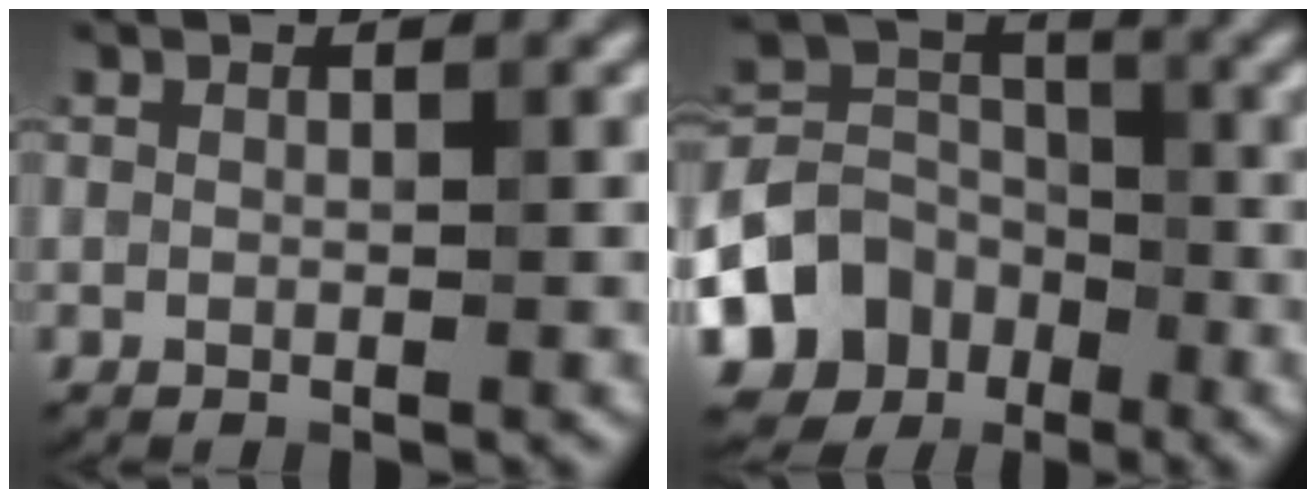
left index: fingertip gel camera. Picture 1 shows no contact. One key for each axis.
{"total": 7.6, "fx": -3.7, "fy": 6.0, "fz": 2.9, "tx": -0.050, "ty": -0.002, "tz": -0.079}